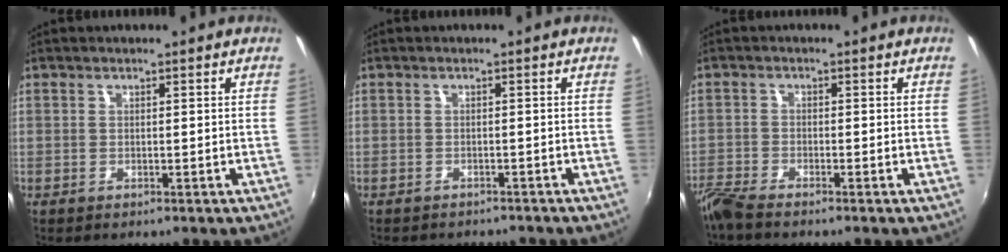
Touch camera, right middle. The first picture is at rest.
{"total": 3.7, "force": [-3.4, 1.1, 1.0], "torque": [-0.025, -0.011, -0.045]}
{"total": 4.8, "force": [-4.4, 0.4, 1.9], "torque": [-0.056, -0.017, -0.087]}